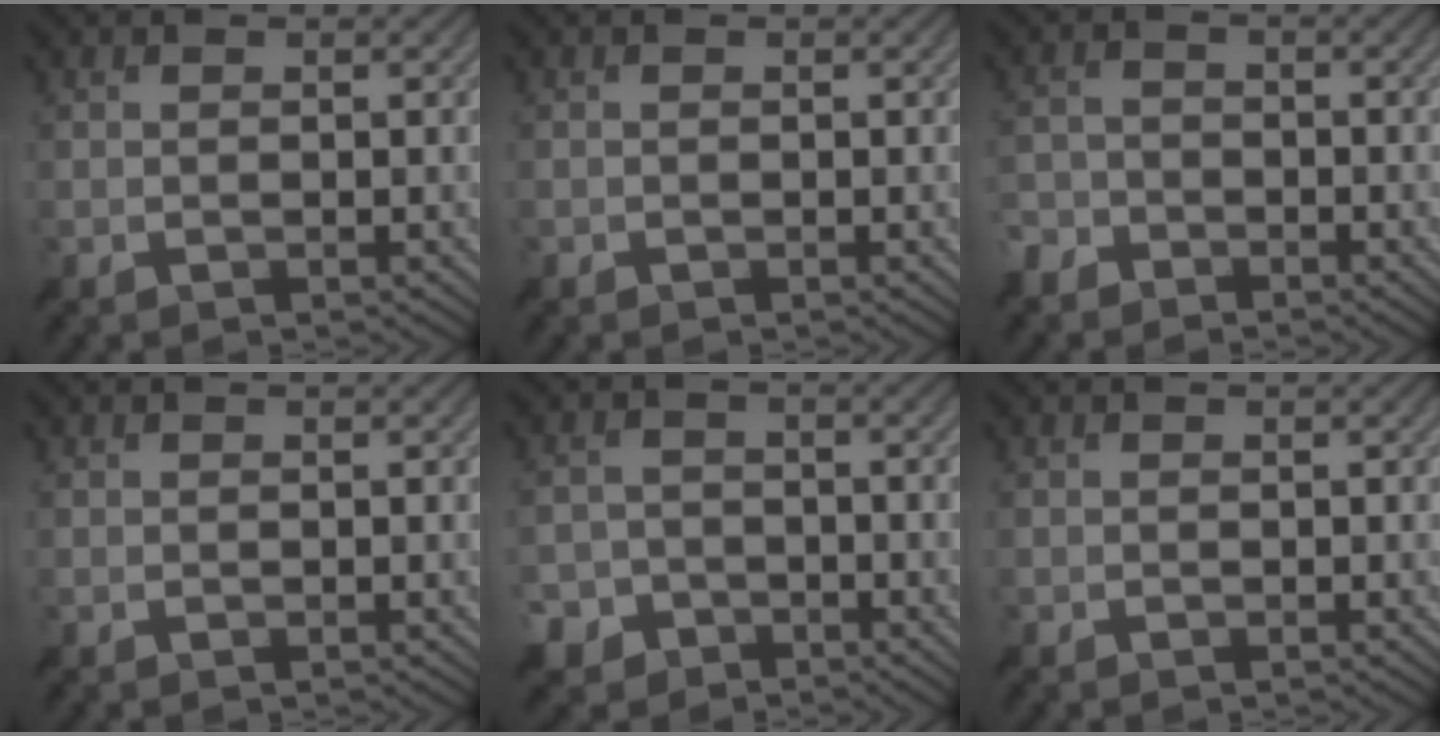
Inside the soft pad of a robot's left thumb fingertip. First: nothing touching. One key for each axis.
{"total": 0.0}
{"total": 3.0, "fx": -2.5, "fy": 1.6, "fz": 0.5, "tx": -0.010, "ty": -0.004, "tz": -0.066}
{"total": 0.0}
{"total": 4.8, "fx": -3.3, "fy": 3.4, "fz": 0.9, "tx": -0.011, "ty": -0.005, "tz": -0.064}
{"total": 0.0}